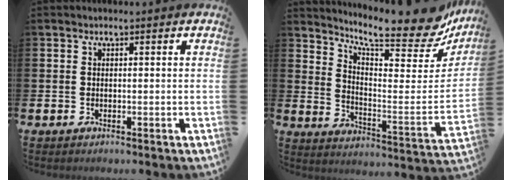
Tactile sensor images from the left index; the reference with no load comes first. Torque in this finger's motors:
{"motor_torque": [0.20, -0.69, 0.73, 0.18]}